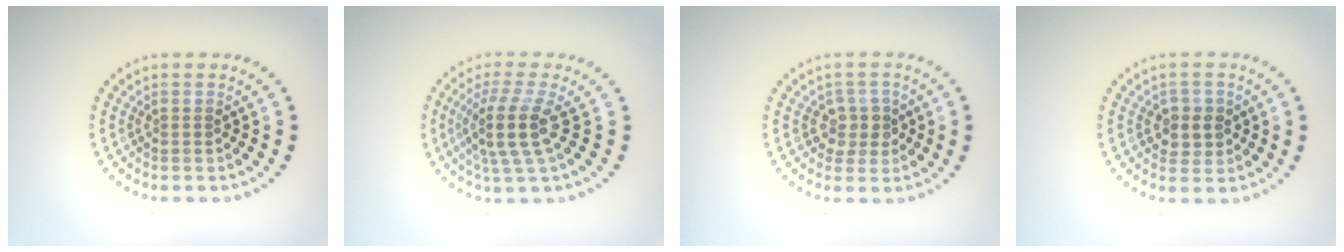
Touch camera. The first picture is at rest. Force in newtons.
{"total": 3.9, "press": 2.9, "slide": 2.6}
{"total": 1.8, "press": 1.7, "slide": 0.6}
{"total": 2.3, "press": 2.2, "slide": 0.6}